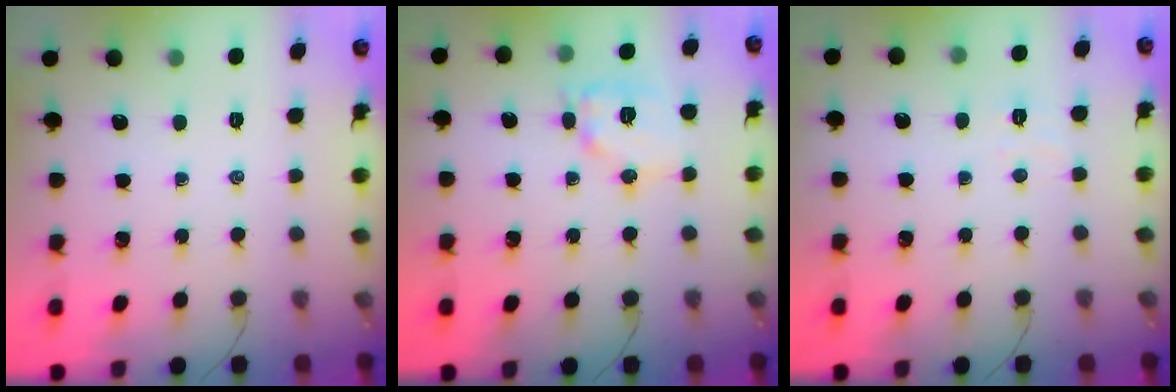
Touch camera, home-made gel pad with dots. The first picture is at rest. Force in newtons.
{"total": 11.2, "press": 11.2, "slide": 0.4}
{"total": 2.5, "press": 2.4, "slide": 0.8}